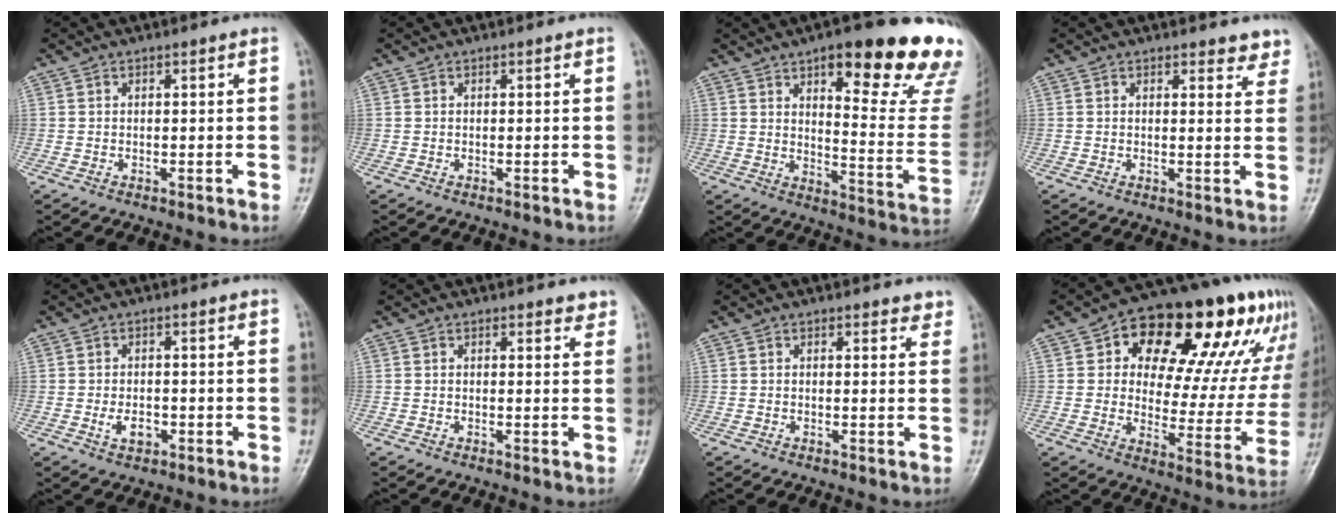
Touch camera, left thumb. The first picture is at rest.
{"total": 0.0}
{"total": 24.1, "force": [14.5, 6.9, 17.9], "torque": [-0.185, -0.077, 0.192]}
{"total": 3.9, "force": [3.5, 1.6, 0.8], "torque": [0.022, -0.021, 0.027]}
{"total": 3.2, "force": [-0.9, 2.1, 2.3], "torque": [-0.036, 0.001, -0.013]}
{"total": 2.1, "force": [1.7, 0.9, 0.8], "torque": [0.009, -0.007, 0.015]}
{"total": 2.2, "force": [1.8, 1.0, 0.8], "torque": [0.013, -0.008, 0.014]}
{"total": 26.7, "force": [12.7, 13.5, 19.2], "torque": [-0.210, 0.010, 0.188]}